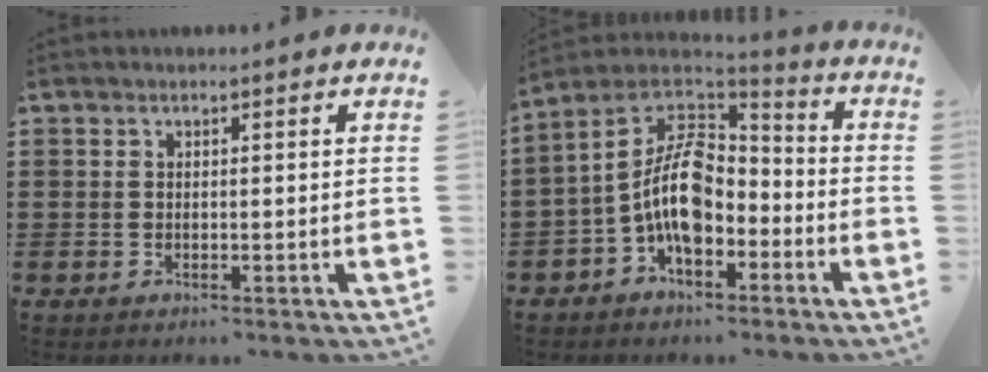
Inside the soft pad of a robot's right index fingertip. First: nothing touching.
{"total": 11.4, "force": [-2.2, 6.3, 9.2], "torque": [-0.215, -0.007, -0.052]}